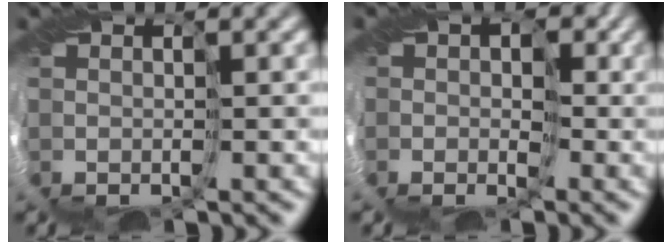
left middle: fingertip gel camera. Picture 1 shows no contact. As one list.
[{"total": 2.6, "force": [-0.6, 2.4, 0.9], "torque": [-0.002, 0.005, -0.026]}]